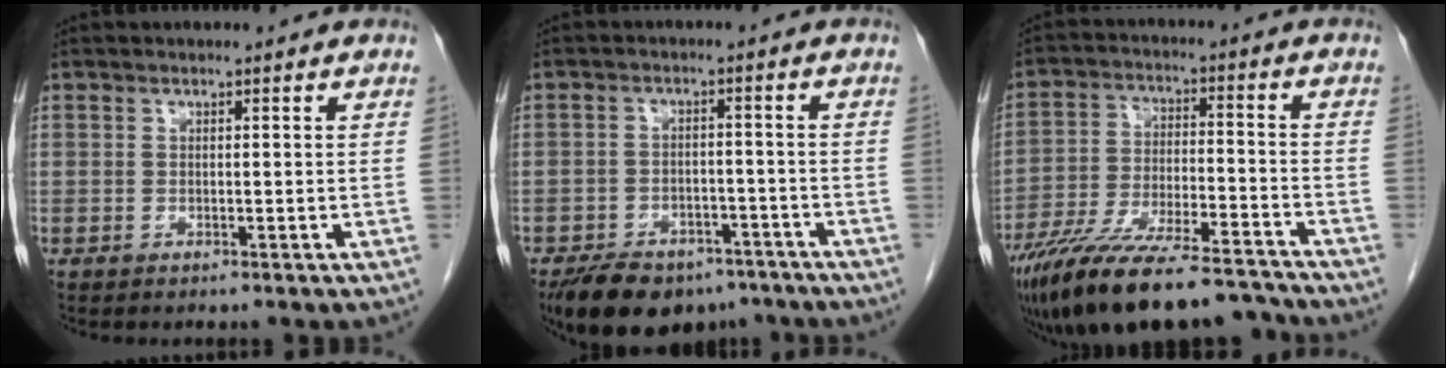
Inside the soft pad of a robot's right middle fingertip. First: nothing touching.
{"total": 12.5, "force": [-9.3, 6.4, 5.4], "torque": [-0.089, -0.001, -0.138]}
{"total": 19.9, "force": [-17.0, 3.4, 9.6], "torque": [-0.164, -0.018, -0.279]}